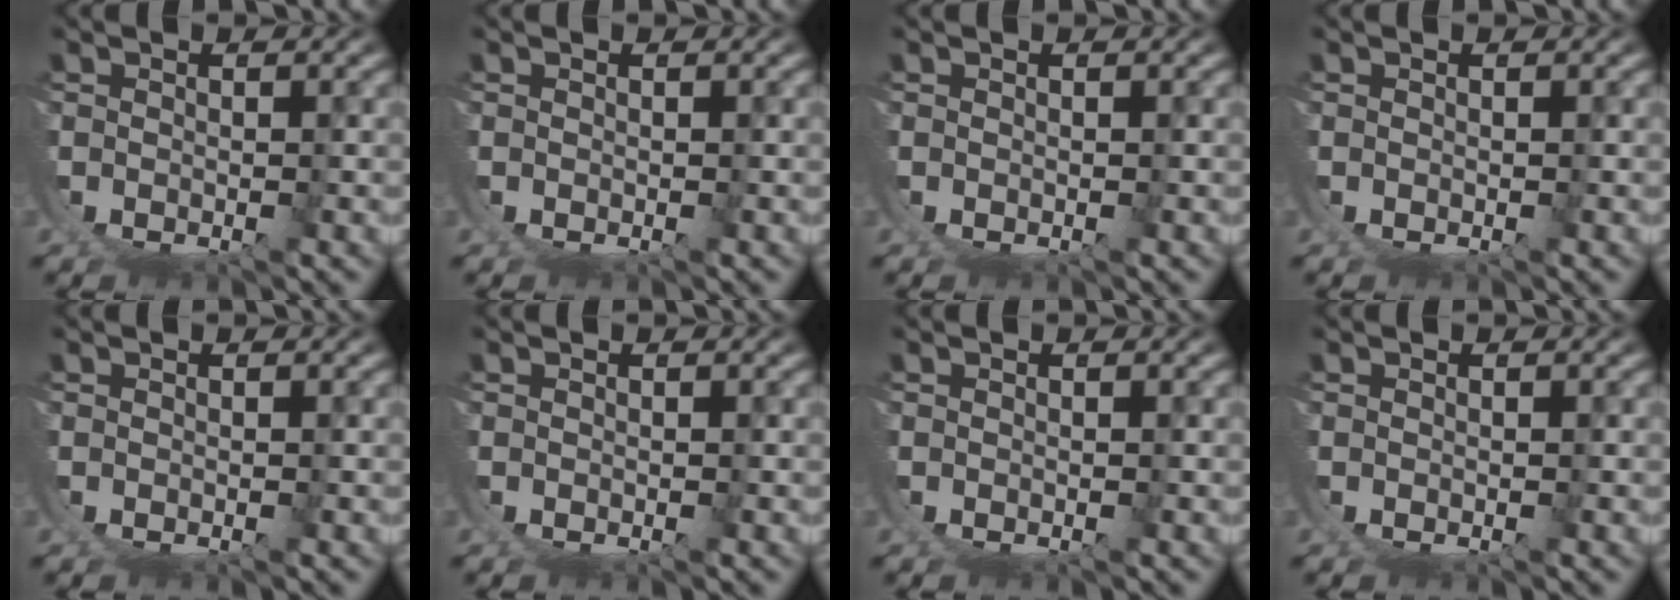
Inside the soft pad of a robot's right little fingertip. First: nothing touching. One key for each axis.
{"total": 0.0}
{"total": 0.0}
{"total": 0.0}
{"total": 0.0}
{"total": 0.0}
{"total": 0.0}
{"total": 0.0}